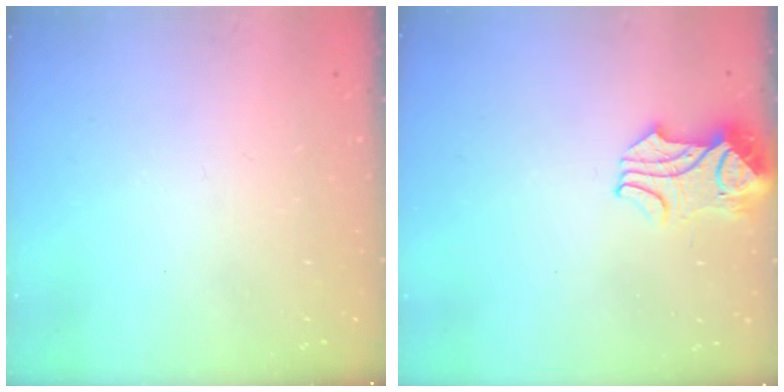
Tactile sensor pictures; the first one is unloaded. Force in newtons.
{"total": 2.2, "press": 2.1, "slide": 0.5}